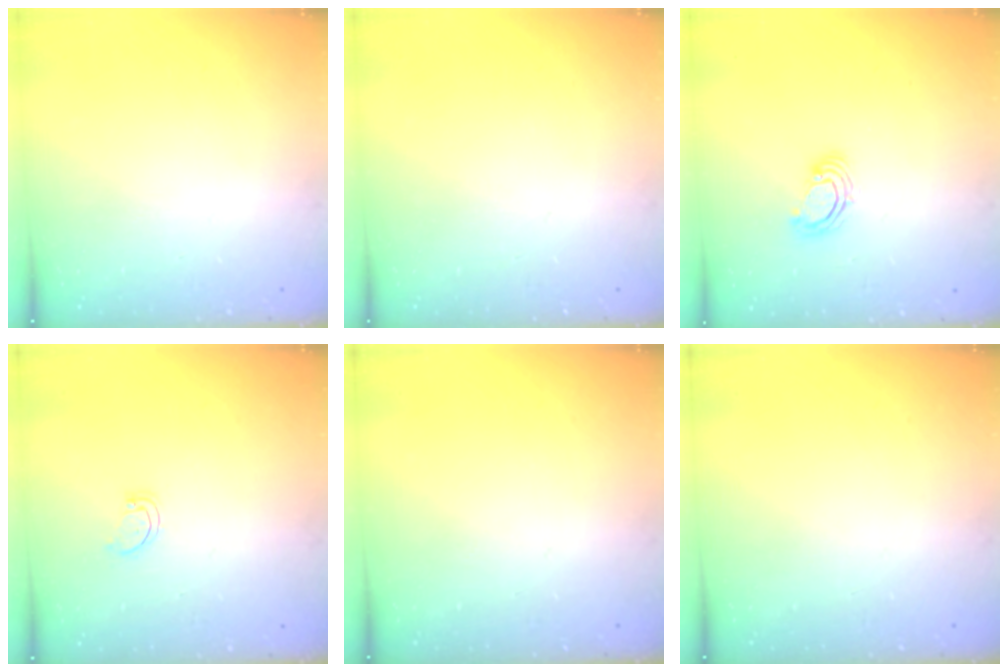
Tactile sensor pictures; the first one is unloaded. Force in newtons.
{"total": 0.0}
{"total": 3.5, "press": 3.5, "slide": 0.3}
{"total": 2.3, "press": 2.3, "slide": 0.1}
{"total": 0.0}
{"total": 0.0}